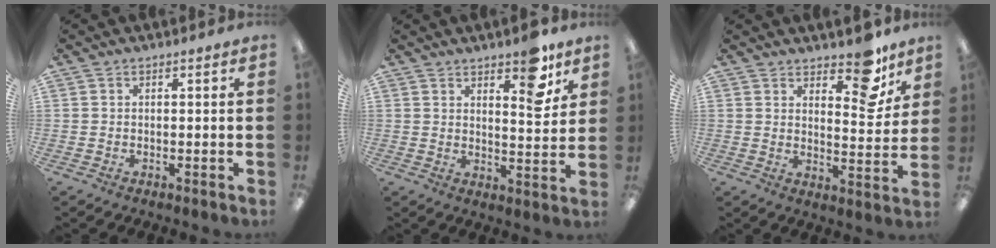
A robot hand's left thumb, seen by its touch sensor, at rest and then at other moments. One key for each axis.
{"total": 8.9, "fx": 6.2, "fy": 3.2, "fz": 5.6, "tx": -0.054, "ty": -0.040, "tz": 0.097}
{"total": 11.4, "fx": 8.2, "fy": 4.8, "fz": 6.3, "tx": -0.059, "ty": -0.057, "tz": 0.138}